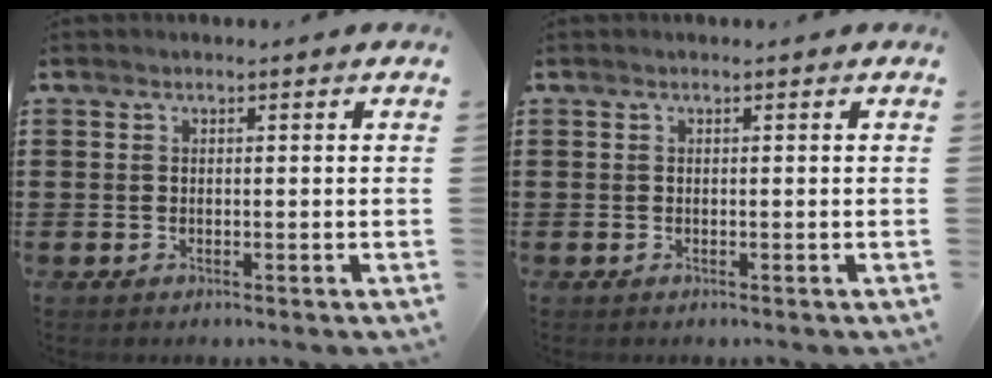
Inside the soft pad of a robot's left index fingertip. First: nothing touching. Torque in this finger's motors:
{"motor_torque": [0.00, 0.00, 0.00, 0.00]}